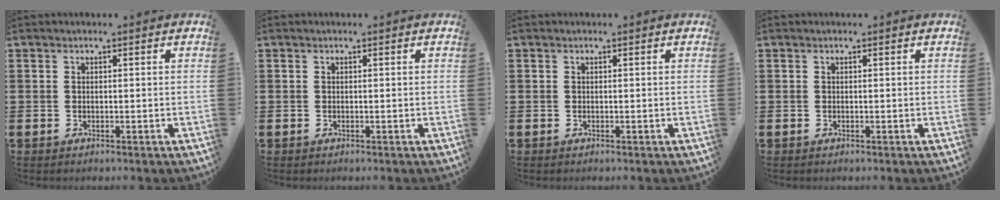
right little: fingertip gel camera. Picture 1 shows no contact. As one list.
[{"total": 0.0}, {"total": 0.0}, {"total": 0.0}]